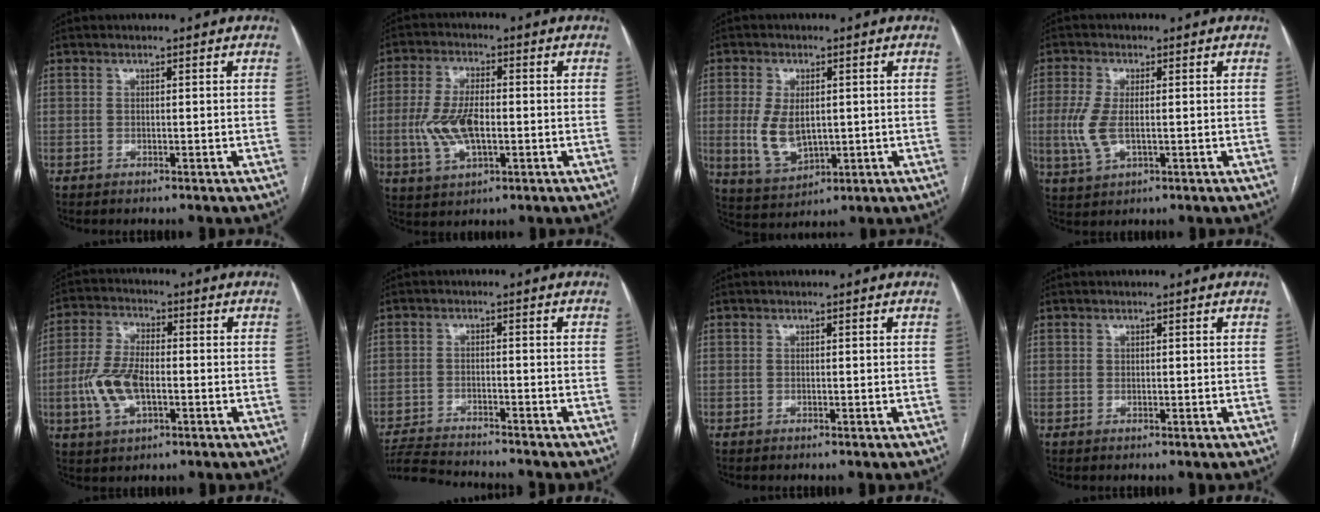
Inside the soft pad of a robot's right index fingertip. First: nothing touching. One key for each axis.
{"total": 8.9, "fx": -1.2, "fy": 3.7, "fz": 8.0, "tx": -0.176, "ty": 0.005, "tz": -0.018}
{"total": 7.7, "fx": 0.1, "fy": 4.4, "fz": 6.3, "tx": -0.132, "ty": -0.004, "tz": 0.015}
{"total": 5.8, "fx": -0.4, "fy": 2.5, "fz": 5.2, "tx": -0.134, "ty": -0.008, "tz": -0.005}
{"total": 8.7, "fx": -2.0, "fy": 3.9, "fz": 7.6, "tx": -0.174, "ty": 0.006, "tz": -0.036}
{"total": 9.3, "fx": -9.0, "fy": 0.4, "fz": 2.5, "tx": -0.043, "ty": -0.008, "tz": -0.150}
{"total": 0.0}
{"total": 0.0}